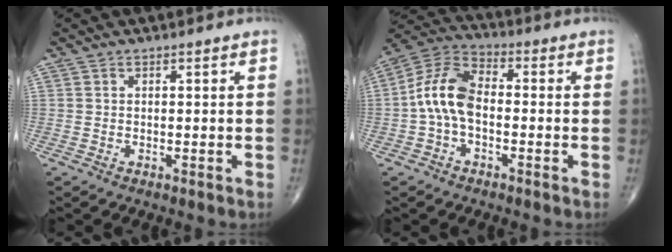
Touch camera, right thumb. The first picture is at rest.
{"total": 10.1, "force": [-1.1, 5.9, 8.1], "torque": [-0.155, 0.034, -0.034]}